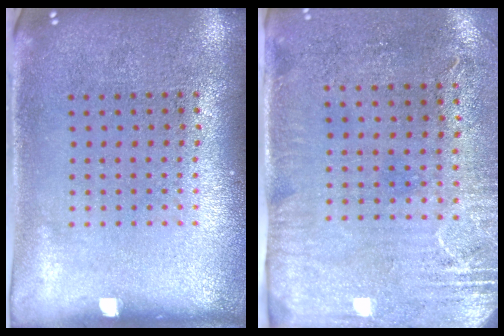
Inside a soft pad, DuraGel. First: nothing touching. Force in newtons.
{"total": 2.9, "press": 2.4, "slide": 1.7}